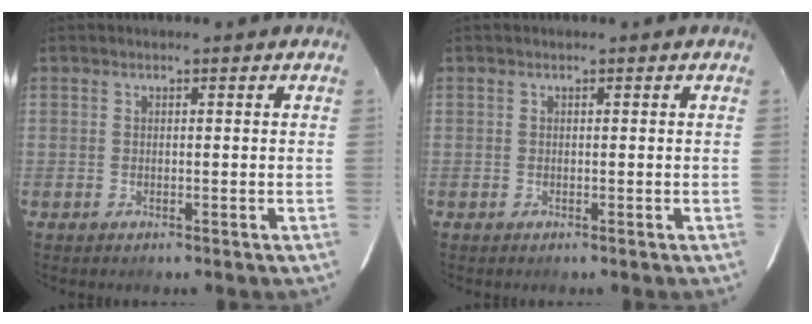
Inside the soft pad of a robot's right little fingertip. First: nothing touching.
{"total": 0.0}